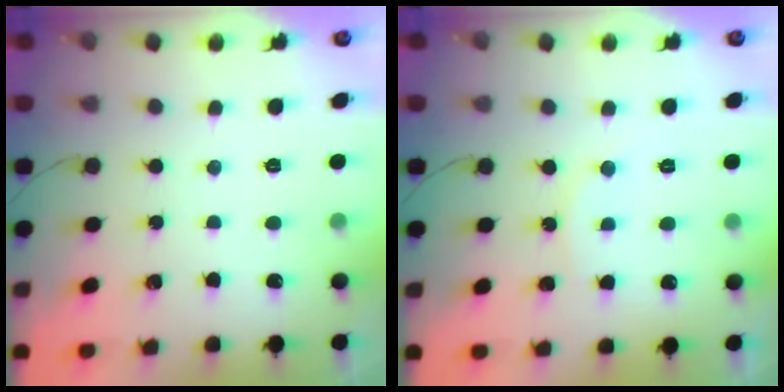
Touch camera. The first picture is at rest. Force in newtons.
{"total": 6.5, "press": 6.5, "slide": 0.7}